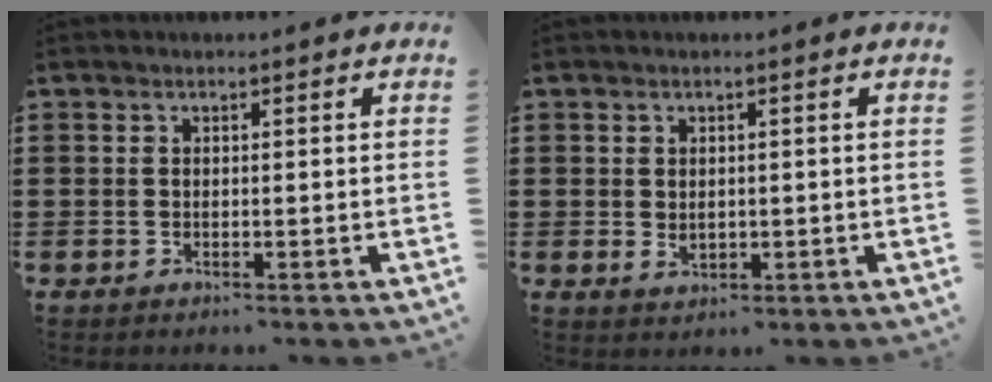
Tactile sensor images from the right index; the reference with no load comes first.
{"total": 1.4, "force": [0.2, 1.0, 1.0], "torque": [-0.020, 0.005, 0.003]}